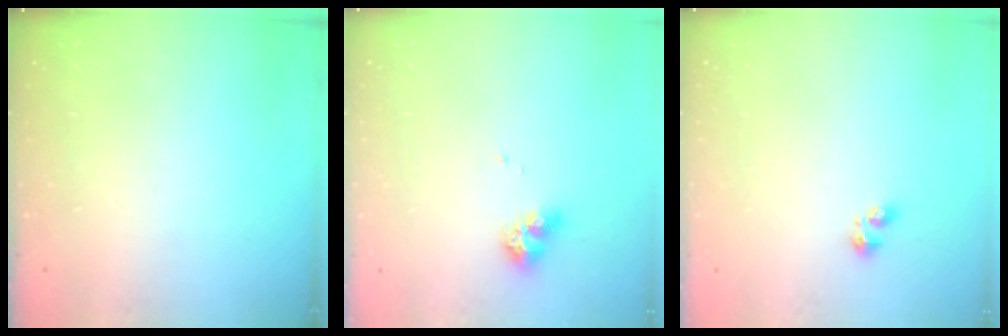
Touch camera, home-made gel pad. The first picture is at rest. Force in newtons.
{"total": 7.9, "press": 7.9, "slide": 0.4}
{"total": 2.2, "press": 2.1, "slide": 0.7}